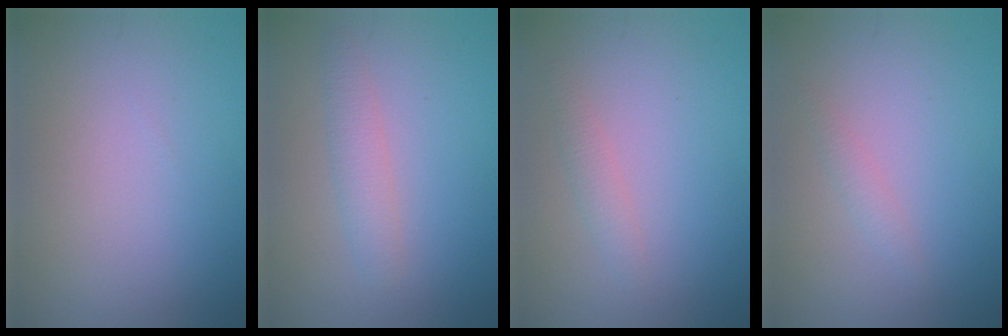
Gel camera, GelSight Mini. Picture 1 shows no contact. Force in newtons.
{"total": 2.1, "press": 2.1, "slide": 0.1}
{"total": 1.2, "press": 1.2, "slide": 0.0}
{"total": 1.0, "press": 1.0, "slide": 0.0}